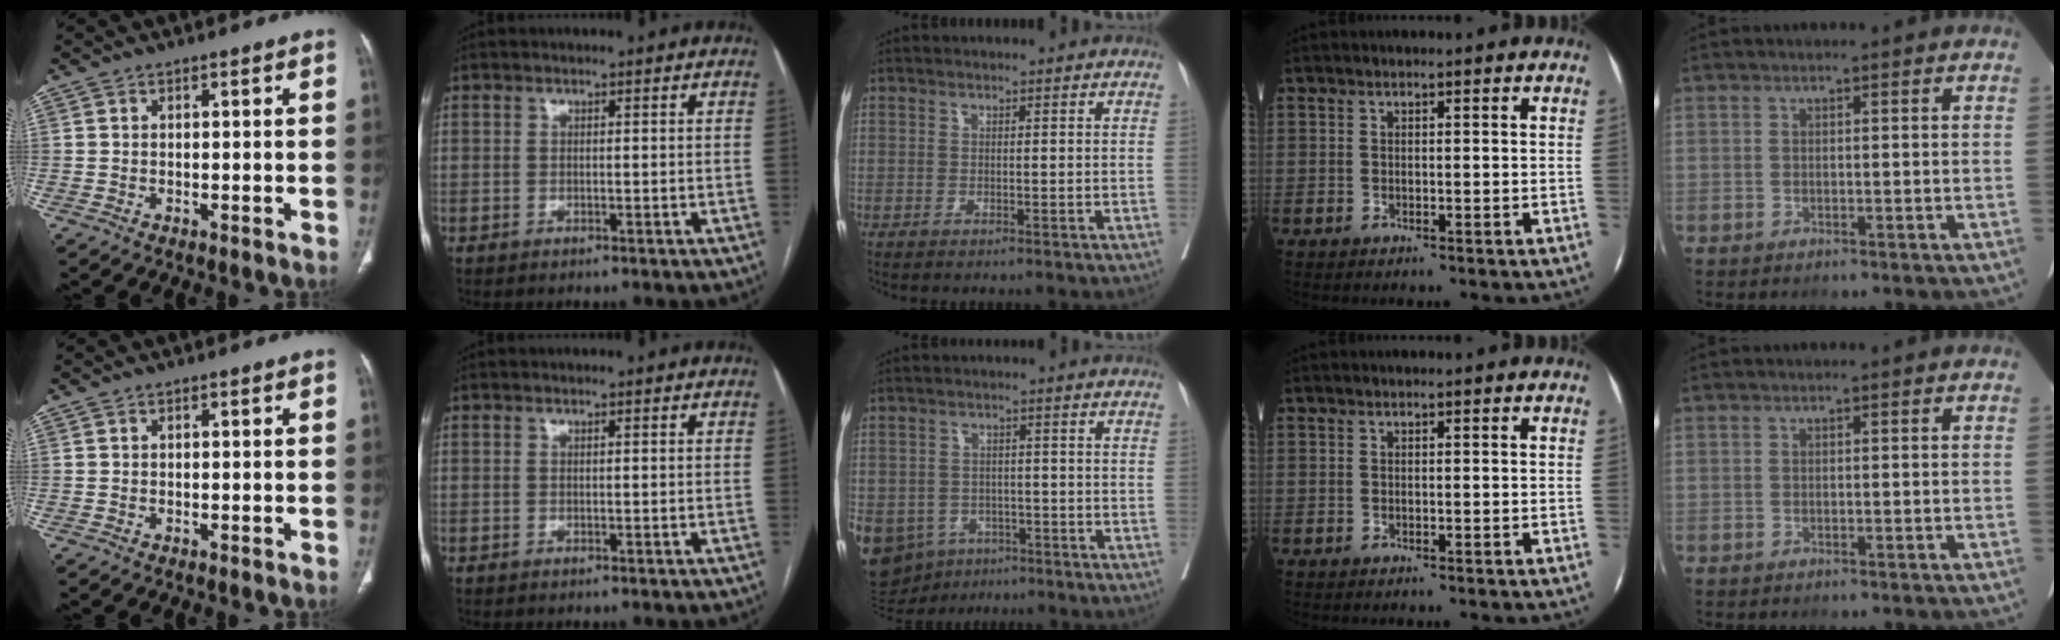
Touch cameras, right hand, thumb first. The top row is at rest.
{"middle": {"total": 16.6, "force": [-7.7, 13.3, 6.2], "torque": [-0.181, 0.005, -0.099]}}